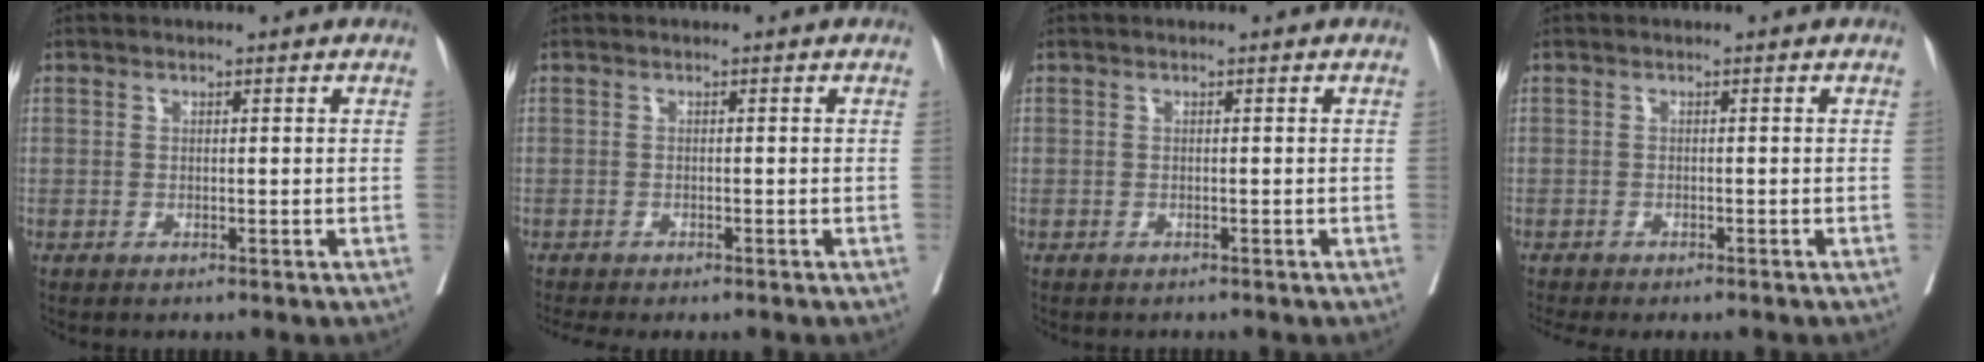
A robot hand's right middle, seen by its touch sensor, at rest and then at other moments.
{"total": 3.6, "force": [-3.1, 0.6, 1.6], "torque": [-0.016, -0.005, -0.045]}
{"total": 0.8, "force": [-0.7, 0.3, 0.2], "torque": [-0.007, 0.000, -0.012]}
{"total": 4.5, "force": [-4.0, 0.7, 1.9], "torque": [-0.018, -0.002, -0.058]}